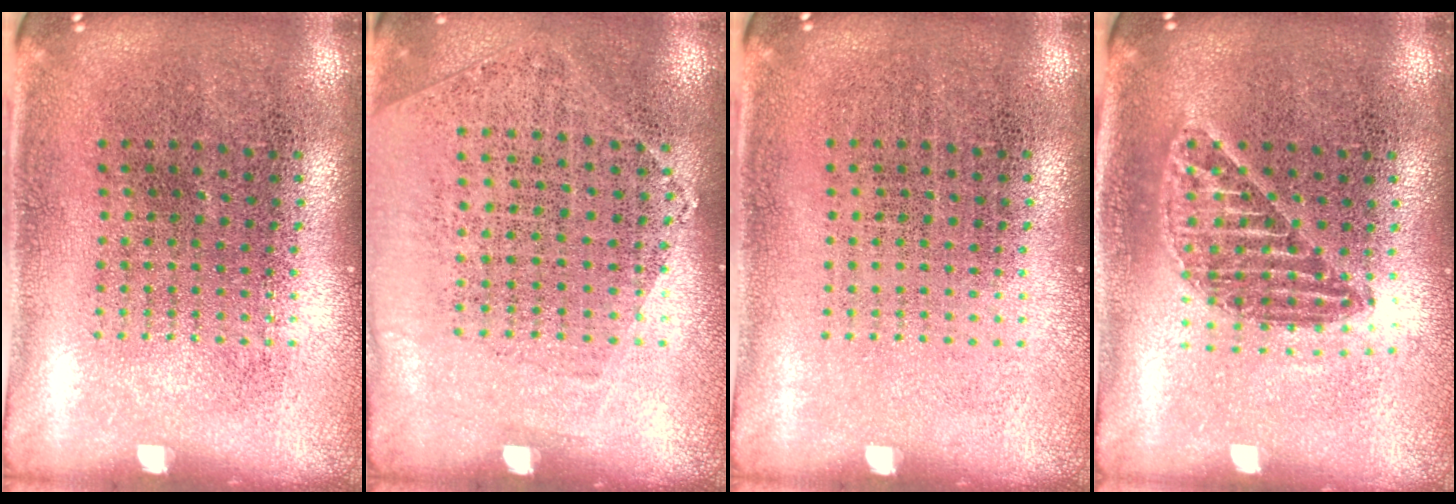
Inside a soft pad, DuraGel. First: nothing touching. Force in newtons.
{"total": 1.1, "press": 0.9, "slide": 0.7}
{"total": 0.0}
{"total": 1.2, "press": 1.1, "slide": 0.5}